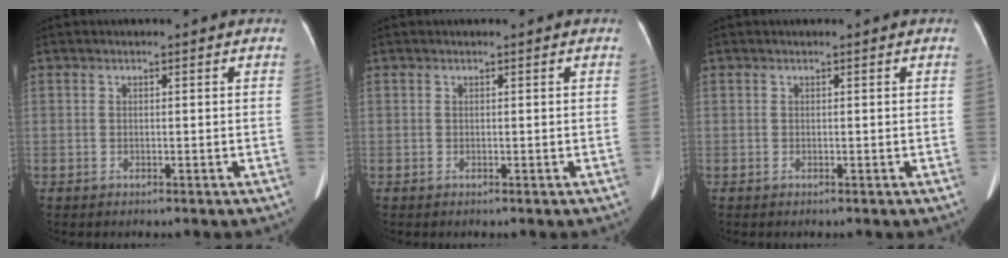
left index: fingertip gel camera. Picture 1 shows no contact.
{"total": 0.0}
{"total": 0.0}